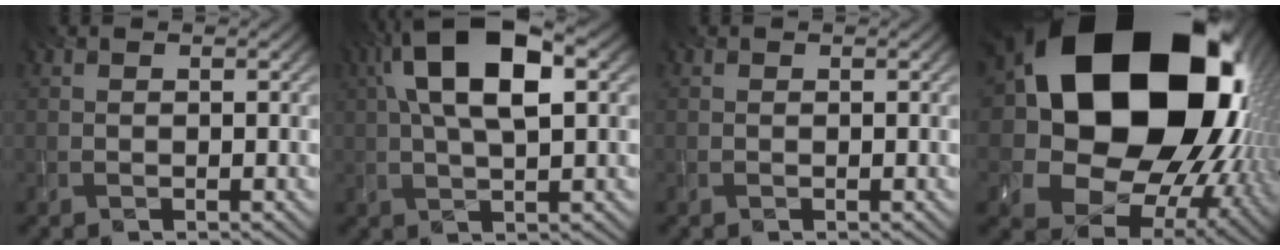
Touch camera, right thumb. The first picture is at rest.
{"total": 12.5, "force": [3.6, 5.0, 10.8], "torque": [-0.211, 0.019, 0.060]}
{"total": 0.0}
{"total": 23.2, "force": [5.7, 17.2, 14.4], "torque": [-0.300, -0.052, 0.149]}